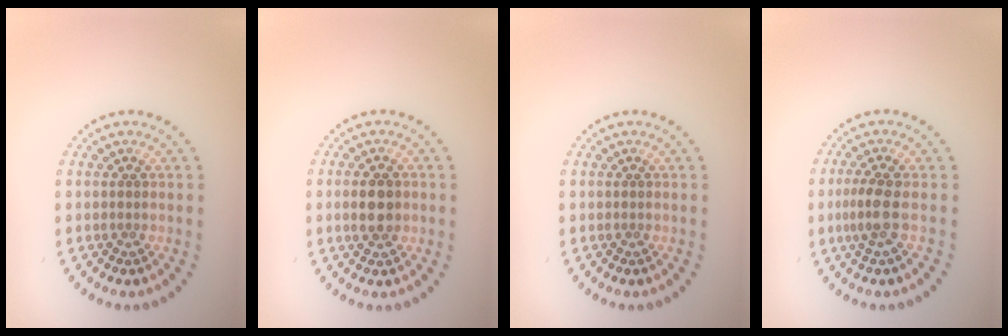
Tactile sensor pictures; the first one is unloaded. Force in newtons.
{"total": 2.6, "press": 2.6, "slide": 0.2}
{"total": 0.0}
{"total": 2.0, "press": 1.7, "slide": 1.1}